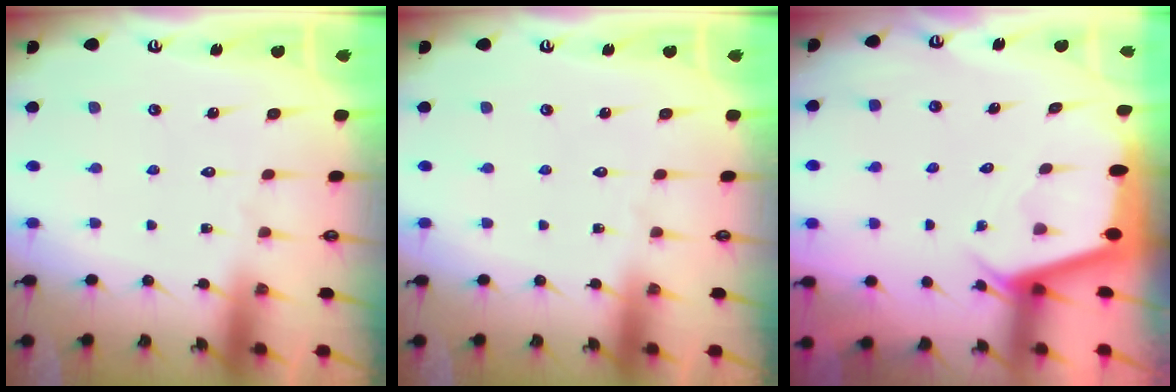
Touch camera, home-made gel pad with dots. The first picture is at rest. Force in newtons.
{"total": 0.0}
{"total": 2.3, "press": 2.3, "slide": 0.2}